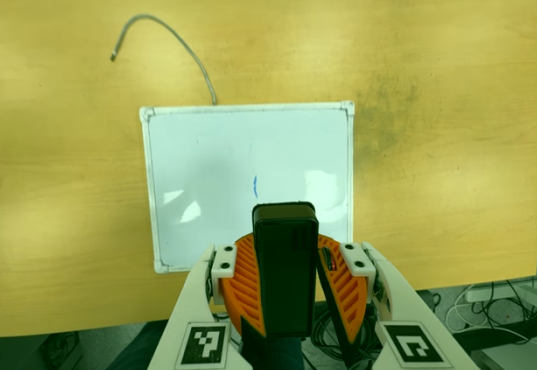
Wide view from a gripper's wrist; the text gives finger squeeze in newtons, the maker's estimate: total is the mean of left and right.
{"total": 7.9, "left": 8.6, "right": 7.3}